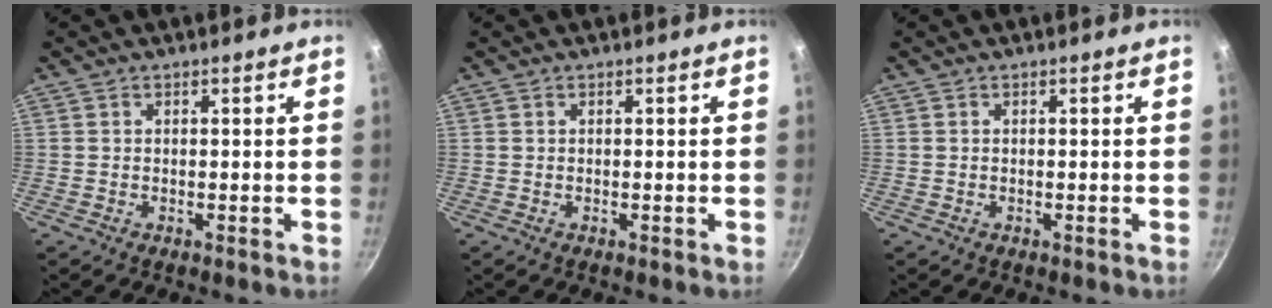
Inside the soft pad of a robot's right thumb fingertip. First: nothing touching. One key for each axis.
{"total": 0.0}
{"total": 0.0}